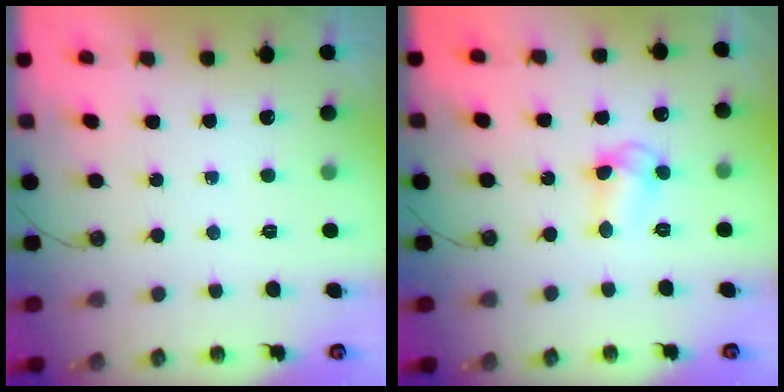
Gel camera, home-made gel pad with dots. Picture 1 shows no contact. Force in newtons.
{"total": 7.4, "press": 7.3, "slide": 0.6}